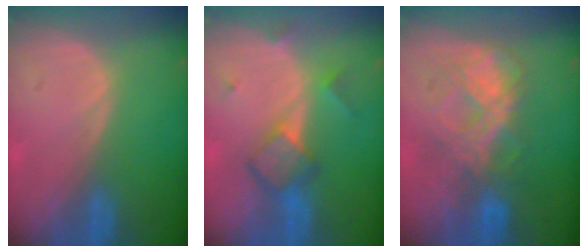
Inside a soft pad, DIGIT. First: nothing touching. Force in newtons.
{"total": 5.5, "press": 5.4, "slide": 1.0}
{"total": 7.8, "press": 7.3, "slide": 2.8}